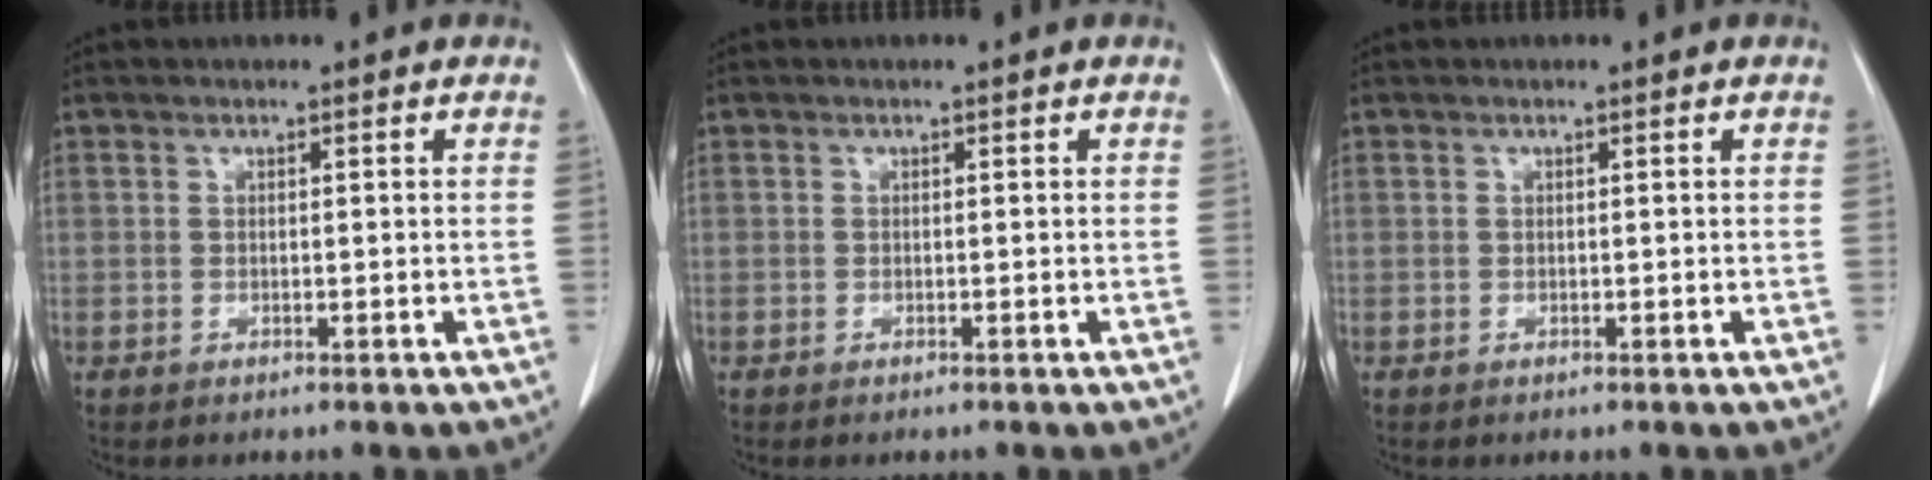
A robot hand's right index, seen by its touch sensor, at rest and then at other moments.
{"total": 0.0}
{"total": 0.0}